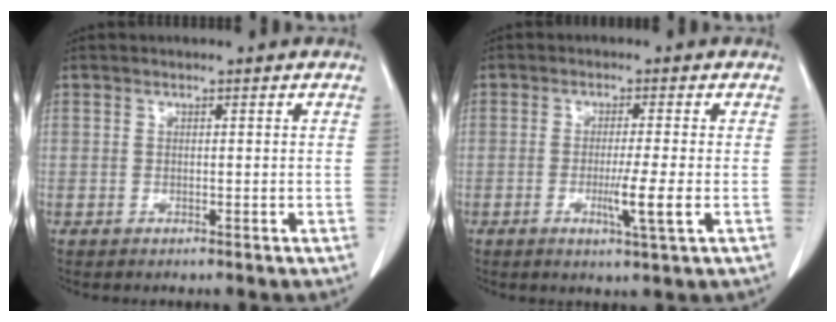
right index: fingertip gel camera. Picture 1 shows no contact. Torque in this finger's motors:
{"motor_torque": [0.93, -0.39, 0.40, 0.09]}